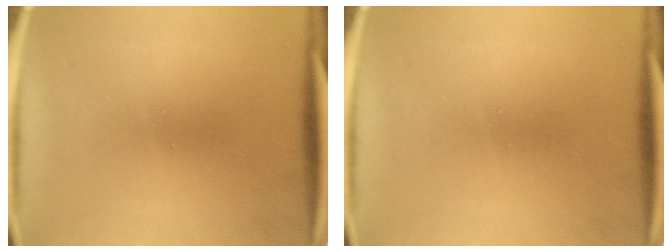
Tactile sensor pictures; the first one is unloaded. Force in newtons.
{"total": 0.0}